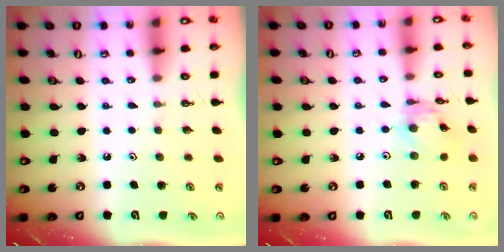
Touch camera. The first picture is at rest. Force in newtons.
{"total": 6.6, "press": 6.6, "slide": 0.4}